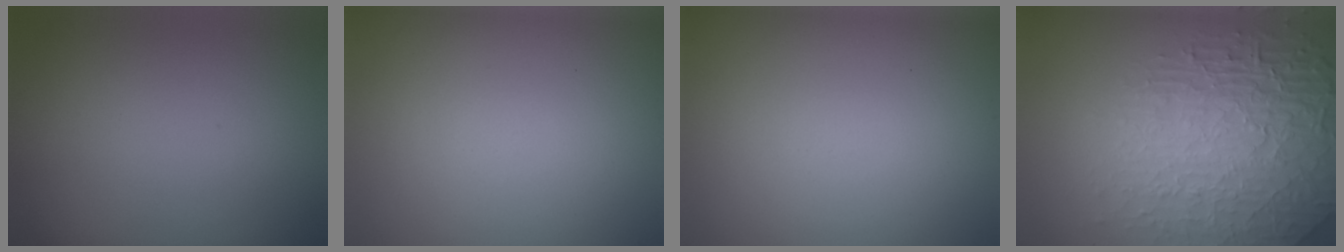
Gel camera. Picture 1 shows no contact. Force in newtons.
{"total": 0.0}
{"total": 0.0}
{"total": 7.6, "press": 5.8, "slide": 5.0}